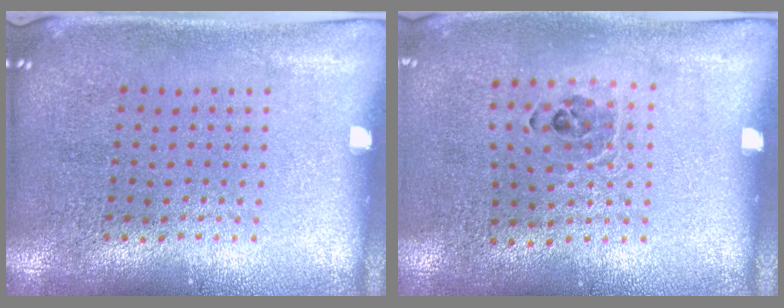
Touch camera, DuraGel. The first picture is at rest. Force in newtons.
{"total": 0.9, "press": 0.8, "slide": 0.4}